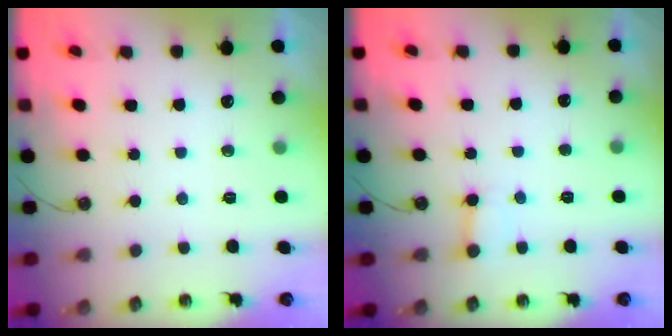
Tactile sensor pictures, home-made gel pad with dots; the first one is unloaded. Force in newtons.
{"total": 2.6, "press": 2.6, "slide": 0.4}